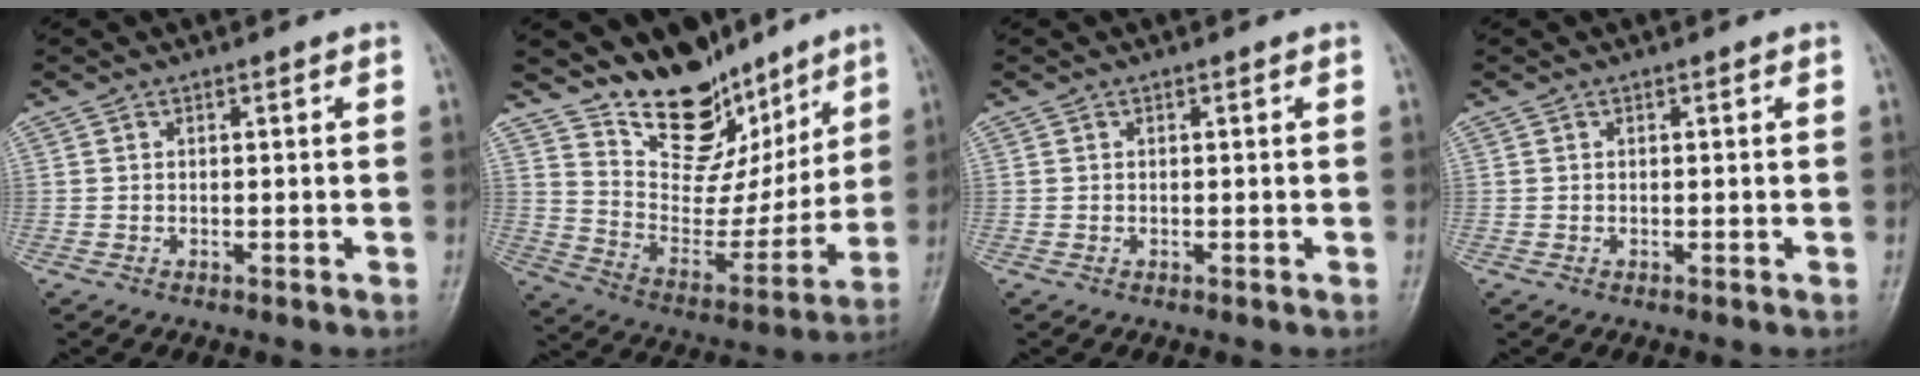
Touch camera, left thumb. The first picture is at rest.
{"total": 17.8, "force": [13.5, 9.2, 7.2], "torque": [-0.049, -0.083, 0.234]}
{"total": 0.0}
{"total": 0.0}